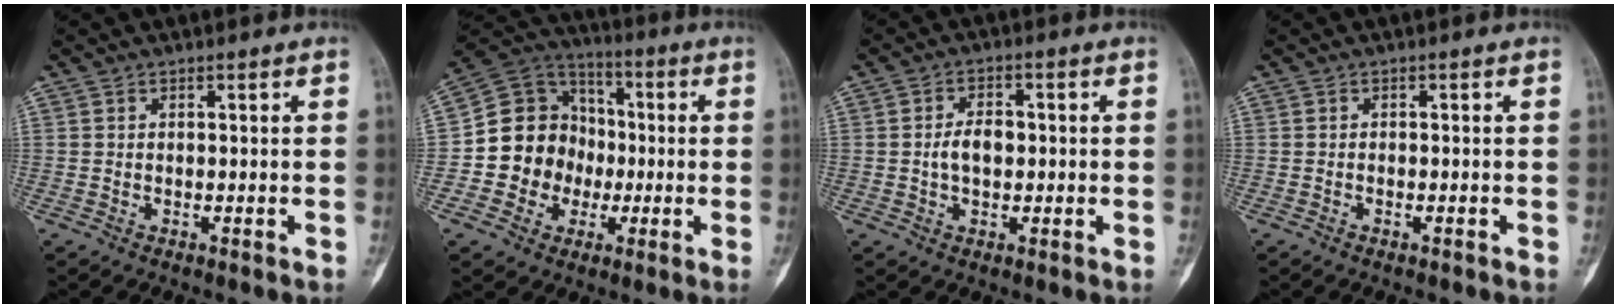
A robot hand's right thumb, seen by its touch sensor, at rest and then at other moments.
{"total": 14.2, "force": [-2.0, 13.0, 5.4], "torque": [-0.046, 0.045, -0.038]}
{"total": 4.9, "force": [-0.1, 3.1, 3.8], "torque": [-0.062, 0.010, -0.005]}
{"total": 0.6, "force": [-0.4, 0.3, 0.4], "torque": [-0.014, 0.006, -0.005]}